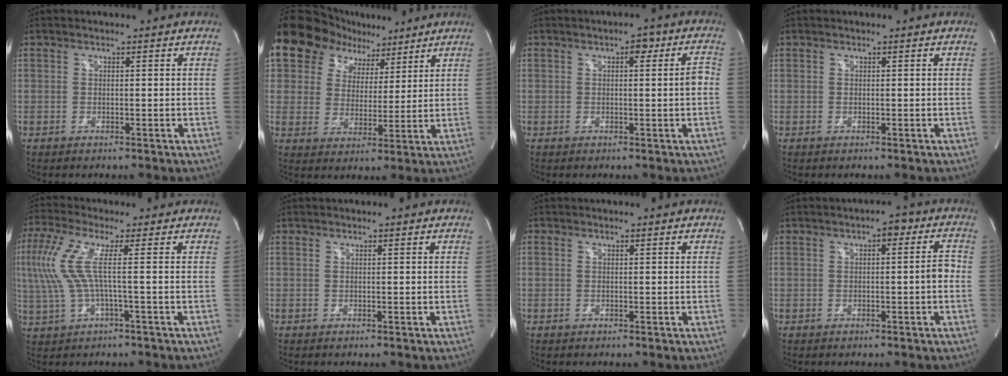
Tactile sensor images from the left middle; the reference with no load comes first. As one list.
[{"total": 12.5, "force": [8.4, 8.4, 3.9], "torque": [-0.049, 0.043, 0.141]}, {"total": 4.1, "force": [0.5, 1.1, 3.9], "torque": [-0.052, 0.014, 0.004]}, {"total": 1.1, "force": [-0.2, -0.7, -0.8], "torque": [0.017, -0.003, -0.002]}, {"total": 8.3, "force": [0.8, 0.5, 8.2], "torque": [-0.203, 0.015, 0.015]}, {"total": 0.0}, {"total": 0.0}, {"total": 3.9, "force": [0.0, 1.1, 3.8], "torque": [-0.048, 0.014, -0.006]}]